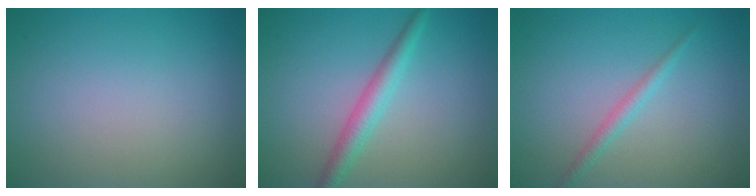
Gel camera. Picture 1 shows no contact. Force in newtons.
{"total": 2.7, "press": 2.7, "slide": 0.1}
{"total": 1.4, "press": 1.4, "slide": 0.0}